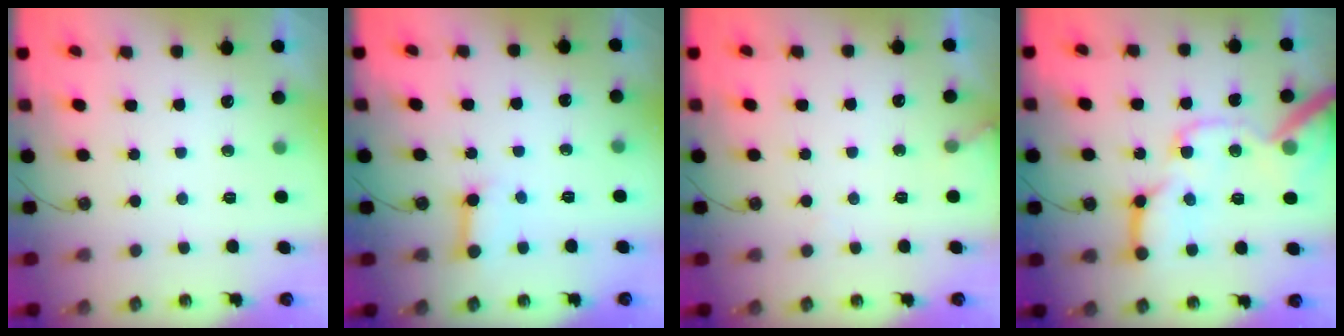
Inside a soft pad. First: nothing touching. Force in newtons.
{"total": 6.1, "press": 6.0, "slide": 0.6}
{"total": 5.5, "press": 5.5, "slide": 0.2}
{"total": 22.4, "press": 22.2, "slide": 2.8}